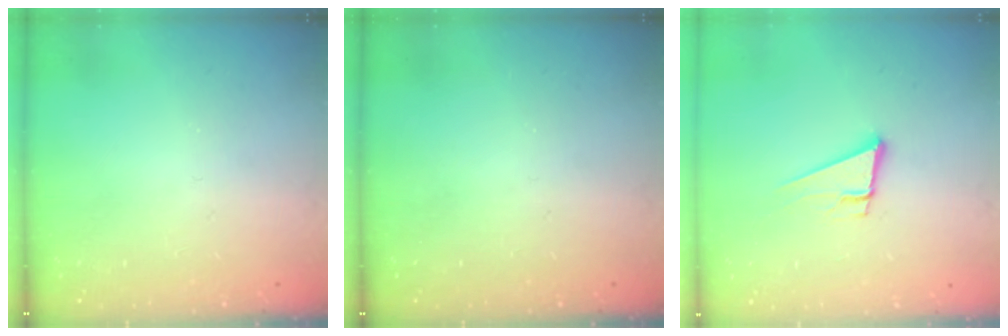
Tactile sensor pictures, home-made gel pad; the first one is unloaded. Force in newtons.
{"total": 0.0}
{"total": 9.0, "press": 8.3, "slide": 3.3}